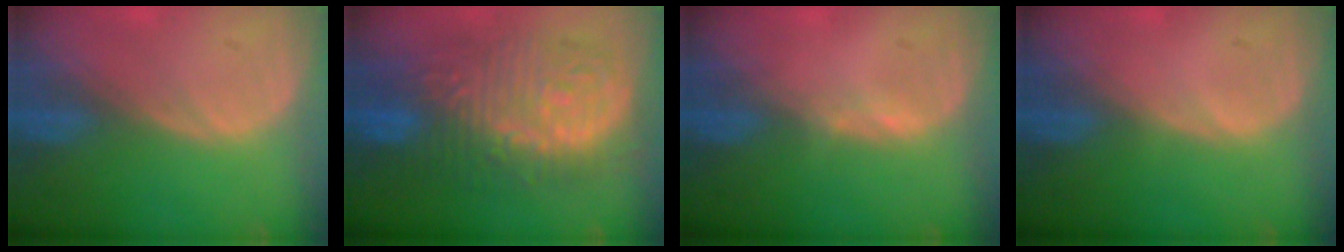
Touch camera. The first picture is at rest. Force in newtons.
{"total": 13.1, "press": 13.1, "slide": 1.2}
{"total": 0.6, "press": 0.5, "slide": 0.4}
{"total": 0.0}